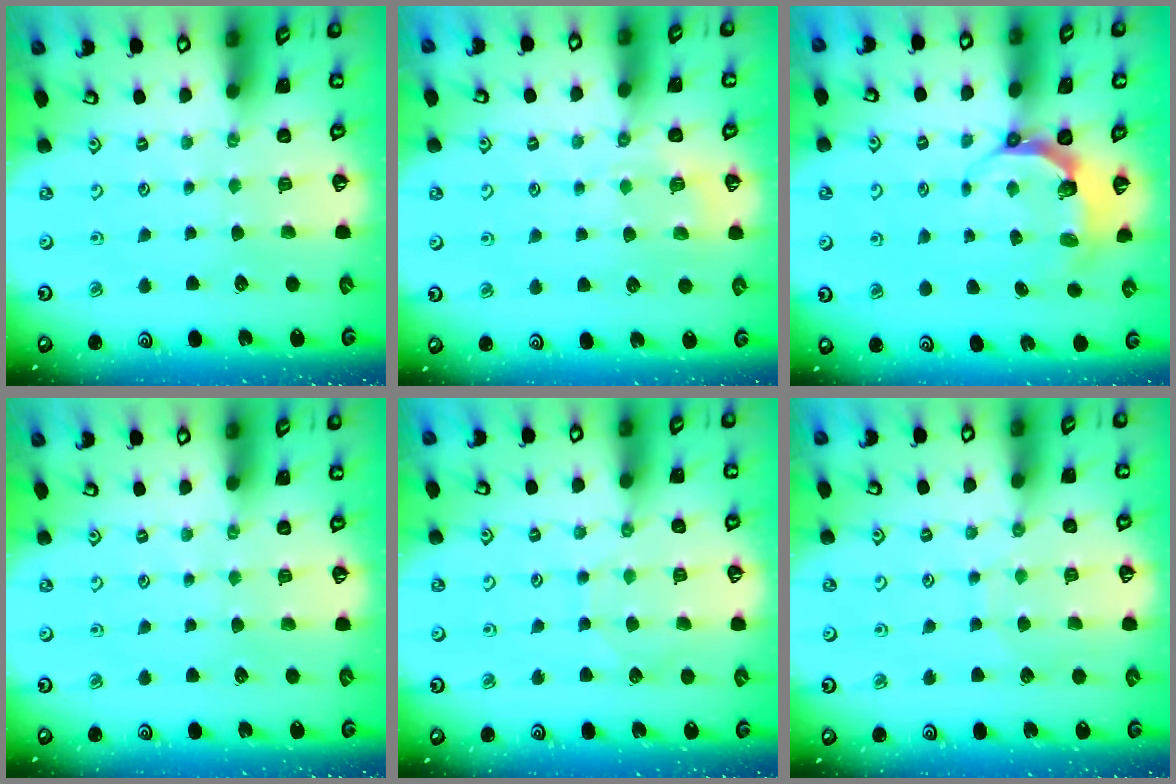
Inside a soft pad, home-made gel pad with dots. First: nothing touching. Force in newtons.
{"total": 4.9, "press": 4.8, "slide": 1.3}
{"total": 6.0, "press": 4.8, "slide": 3.6}
{"total": 0.0}
{"total": 4.8, "press": 4.8, "slide": 0.6}
{"total": 6.3, "press": 6.3, "slide": 0.6}